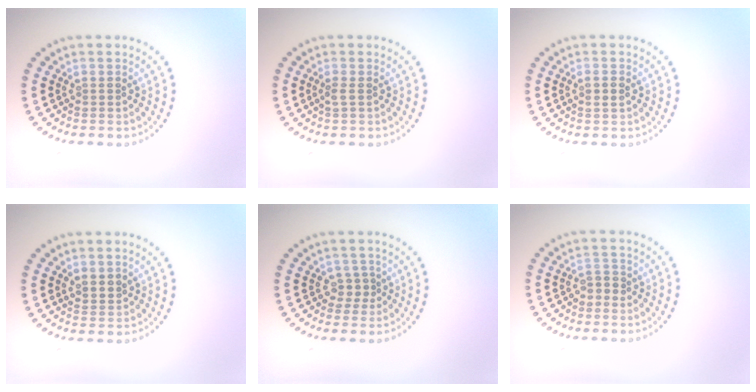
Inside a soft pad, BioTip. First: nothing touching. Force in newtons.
{"total": 0.7, "press": 0.6, "slide": 0.4}
{"total": 1.1, "press": 1.0, "slide": 0.4}
{"total": 1.5, "press": 1.2, "slide": 0.8}
{"total": 1.4, "press": 1.0, "slide": 1.0}
{"total": 0.9, "press": 0.8, "slide": 0.5}